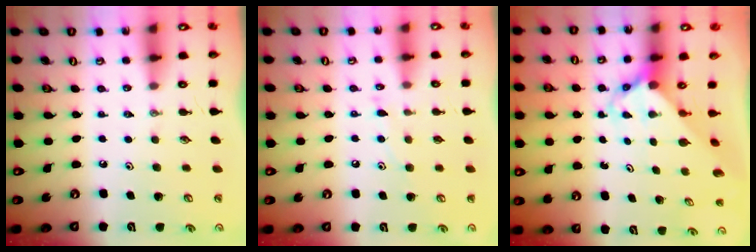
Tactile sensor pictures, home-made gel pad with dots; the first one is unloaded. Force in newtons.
{"total": 5.6, "press": 5.5, "slide": 0.5}
{"total": 3.6, "press": 3.6, "slide": 0.4}